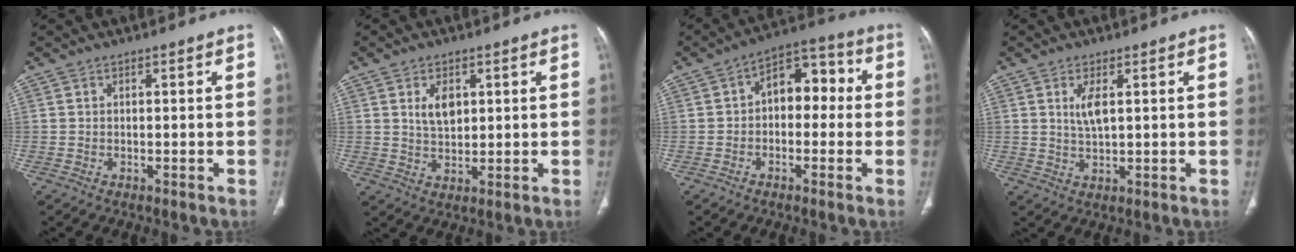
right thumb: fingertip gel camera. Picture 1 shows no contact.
{"total": 5.1, "force": [1.7, 3.1, 3.7], "torque": [-0.052, -0.013, 0.035]}
{"total": 9.6, "force": [0.4, 6.1, 7.4], "torque": [-0.071, 0.037, -0.008]}
{"total": 3.9, "force": [1.2, 1.4, 3.4], "torque": [-0.071, -0.010, 0.029]}